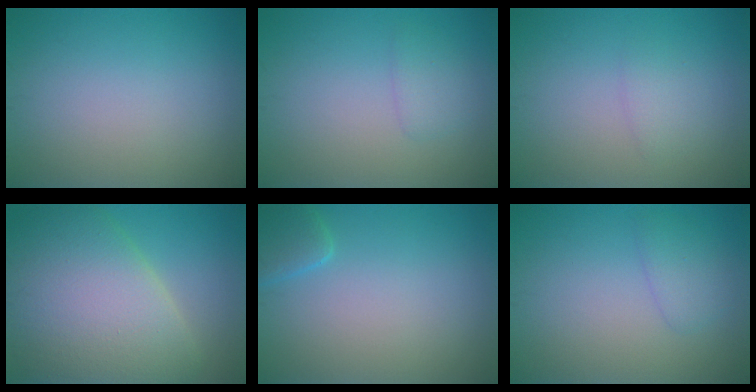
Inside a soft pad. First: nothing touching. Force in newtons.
{"total": 1.4, "press": 1.4, "slide": 0.1}
{"total": 1.2, "press": 1.2, "slide": 0.2}
{"total": 11.3, "press": 11.3, "slide": 0.6}
{"total": 2.1, "press": 2.1, "slide": 0.2}
{"total": 1.8, "press": 1.8, "slide": 0.0}